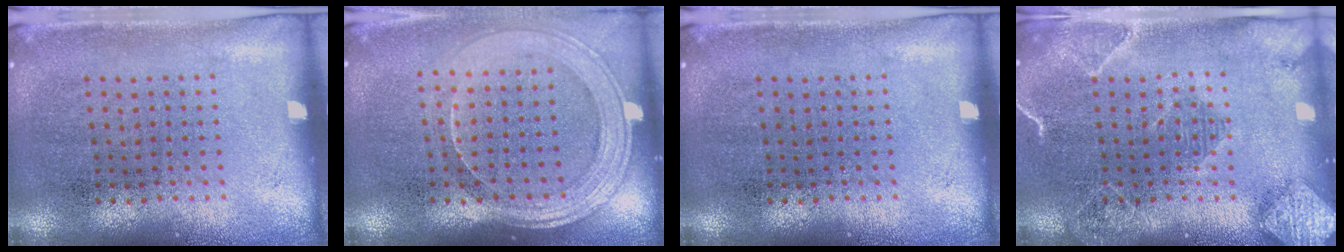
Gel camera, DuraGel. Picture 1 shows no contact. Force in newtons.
{"total": 1.9, "press": 1.7, "slide": 0.8}
{"total": 0.0}
{"total": 2.2, "press": 2.1, "slide": 0.8}